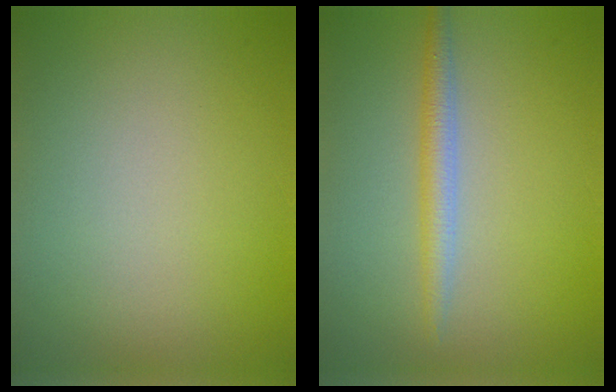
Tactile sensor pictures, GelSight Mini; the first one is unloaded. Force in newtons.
{"total": 2.2, "press": 2.2, "slide": 0.0}